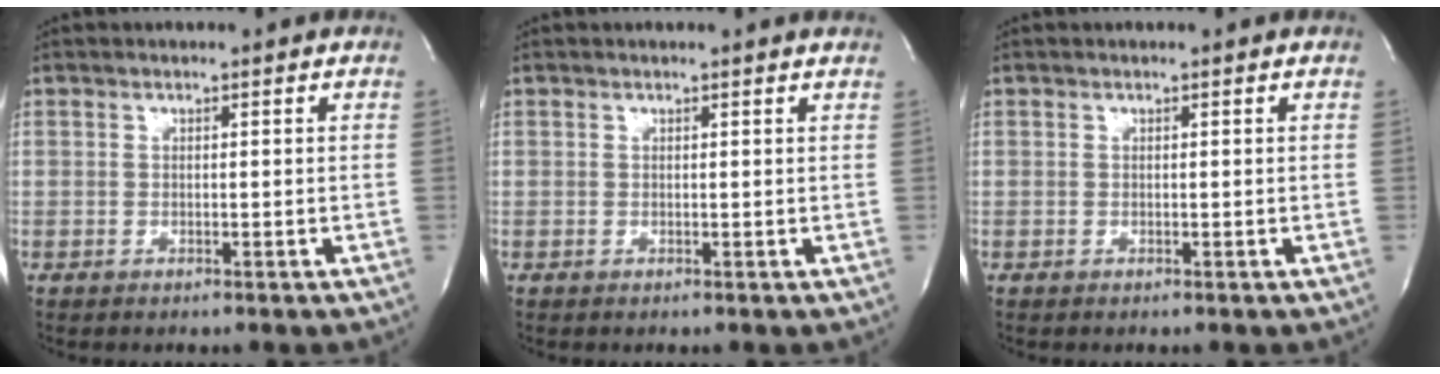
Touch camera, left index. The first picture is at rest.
{"total": 1.1, "force": [1.1, -0.2, 0.2], "torque": [-0.015, -0.008, 0.005]}
{"total": 0.0}